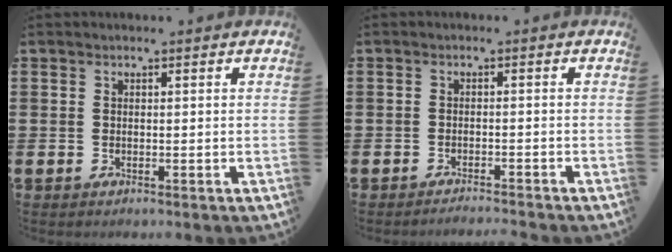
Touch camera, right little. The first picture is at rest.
{"total": 1.1, "force": [-1.1, -0.2, 0.1], "torque": [-0.001, 0.002, -0.023]}